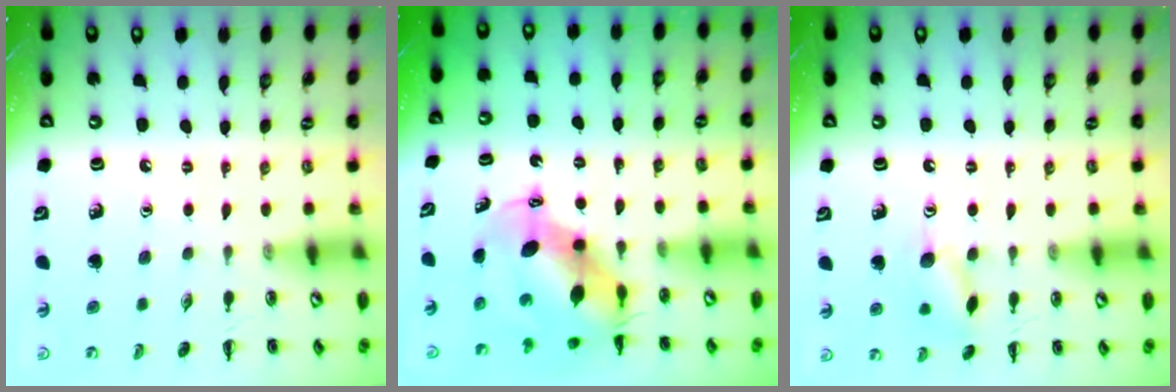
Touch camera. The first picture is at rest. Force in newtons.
{"total": 8.0, "press": 7.8, "slide": 1.9}
{"total": 9.5, "press": 9.5, "slide": 0.5}